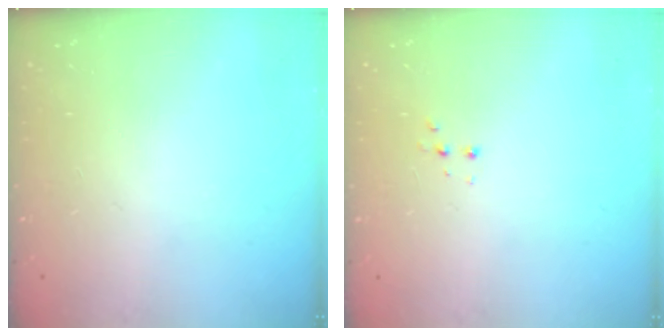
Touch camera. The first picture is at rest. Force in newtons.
{"total": 3.0, "press": 2.9, "slide": 0.7}